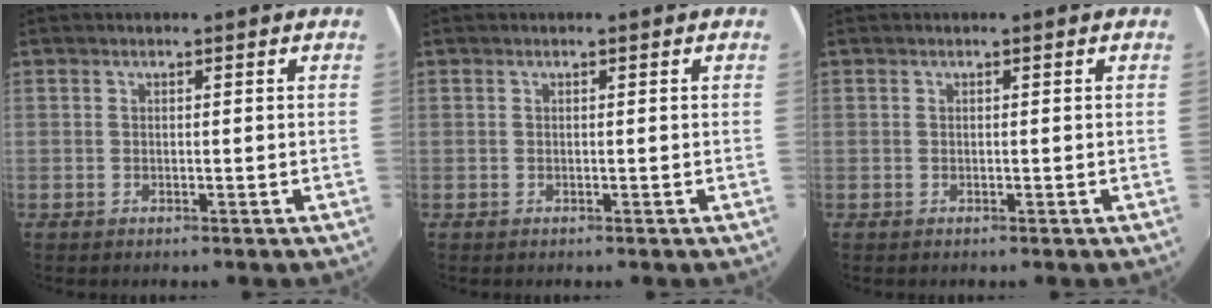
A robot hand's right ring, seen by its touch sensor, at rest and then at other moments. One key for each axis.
{"total": 0.0}
{"total": 0.0}